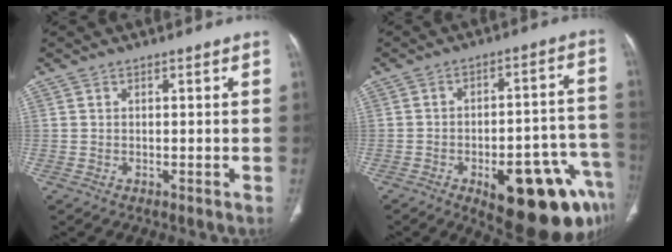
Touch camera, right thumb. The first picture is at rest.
{"total": 21.9, "force": [-10.8, 8.5, 17.2], "torque": [-0.142, 0.065, -0.132]}